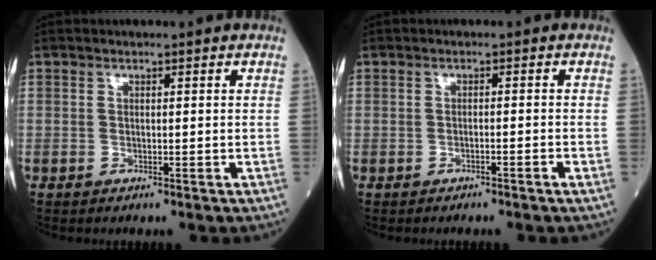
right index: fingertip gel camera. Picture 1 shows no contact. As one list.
[{"total": 1.1, "force": [-0.8, -0.3, 0.7], "torque": [-0.015, 0.006, -0.011]}]